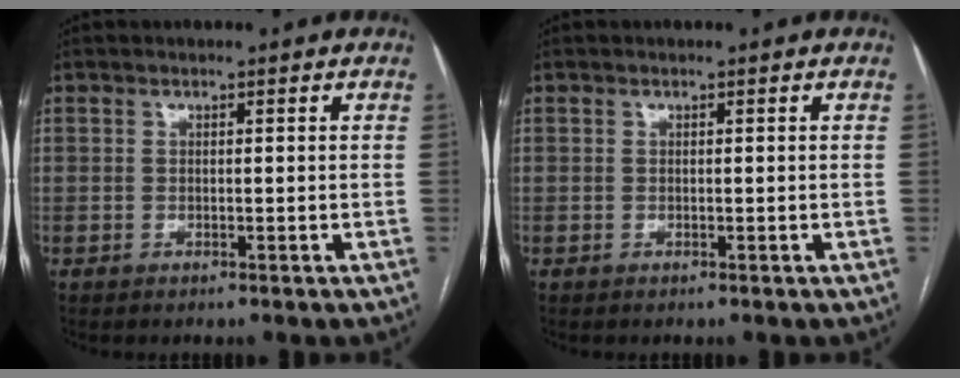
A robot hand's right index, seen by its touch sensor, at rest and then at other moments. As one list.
[{"total": 0.0}]